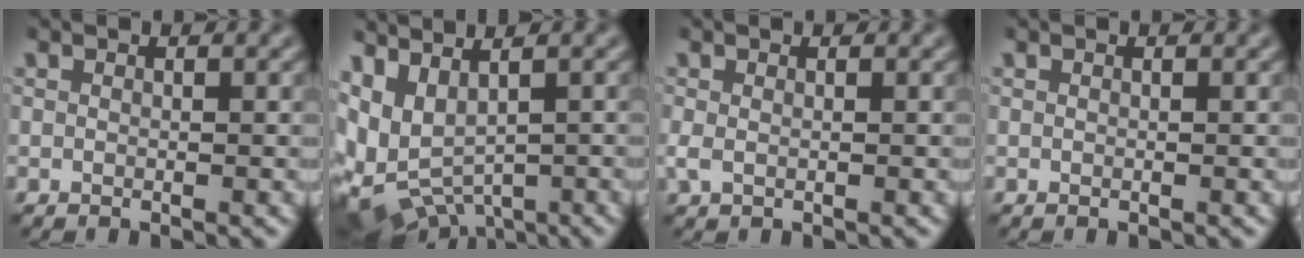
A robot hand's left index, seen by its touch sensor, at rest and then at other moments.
{"total": 7.2, "force": [-0.4, 4.7, 5.4], "torque": [-0.108, -0.019, 0.033]}
{"total": 1.2, "force": [-0.3, 0.8, 0.8], "torque": [-0.023, 0.001, -0.005]}
{"total": 0.0}